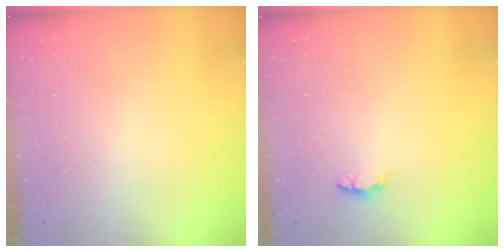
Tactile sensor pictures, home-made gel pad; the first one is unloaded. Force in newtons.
{"total": 3.6, "press": 3.5, "slide": 0.3}